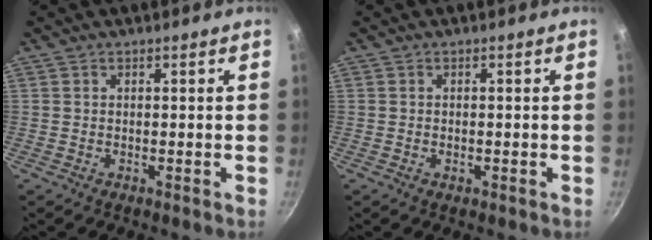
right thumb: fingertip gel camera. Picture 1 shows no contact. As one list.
[{"total": 0.6, "force": [-0.3, 0.4, 0.4], "torque": [-0.004, 0.002, -0.004]}]